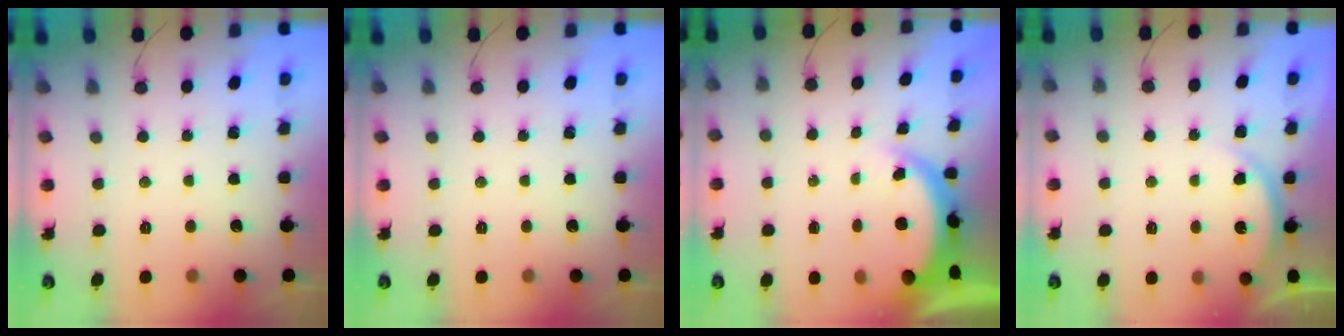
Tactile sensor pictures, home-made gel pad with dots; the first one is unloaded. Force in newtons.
{"total": 0.0}
{"total": 4.7, "press": 4.6, "slide": 0.9}
{"total": 4.2, "press": 4.2, "slide": 0.6}